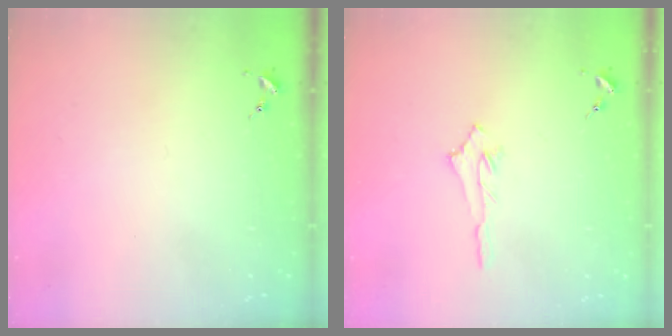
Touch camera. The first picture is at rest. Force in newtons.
{"total": 4.3, "press": 4.2, "slide": 0.5}